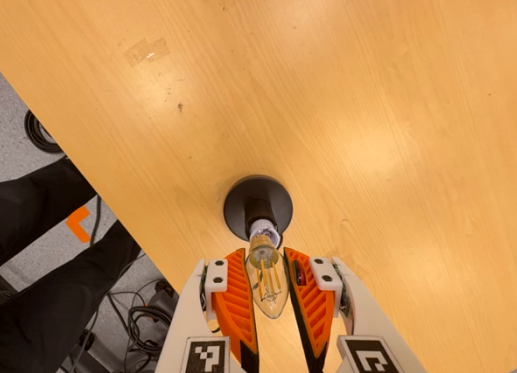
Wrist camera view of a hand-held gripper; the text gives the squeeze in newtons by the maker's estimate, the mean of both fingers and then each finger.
{"total": 15.9, "left": 18.0, "right": 13.8}